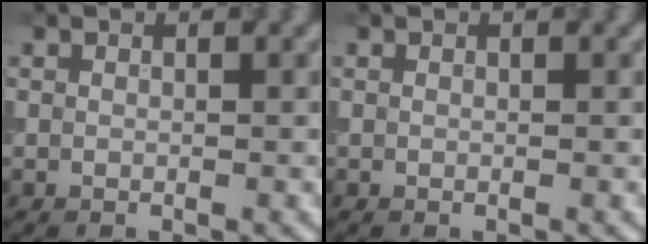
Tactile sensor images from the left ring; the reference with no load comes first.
{"total": 0.0}